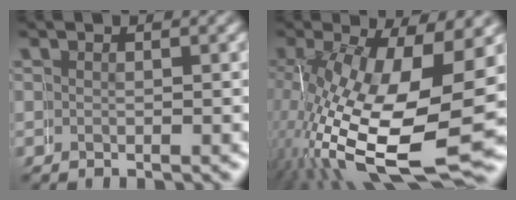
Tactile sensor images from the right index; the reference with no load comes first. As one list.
[{"total": 11.8, "force": [-1.6, 6.0, 10.0], "torque": [-0.217, -0.063, 0.015]}]